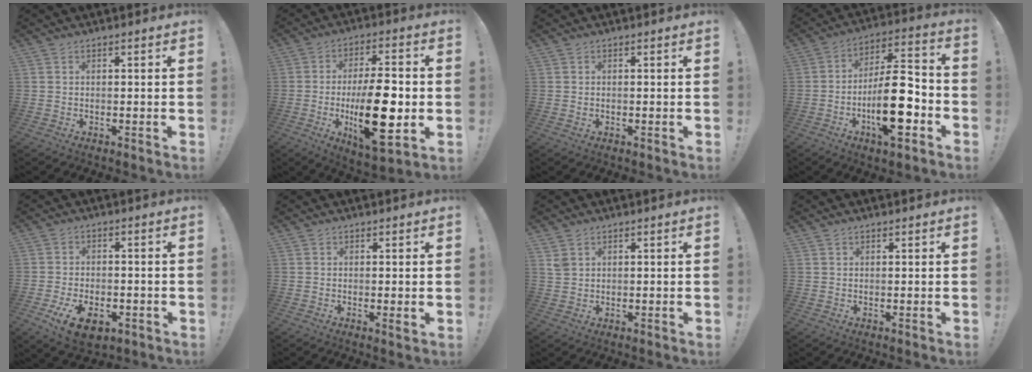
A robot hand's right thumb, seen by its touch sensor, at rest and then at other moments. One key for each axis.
{"total": 20.5, "fx": -3.4, "fy": 7.7, "fz": 18.7, "tx": -0.323, "ty": -0.004, "tz": -0.051}
{"total": 0.0}
{"total": 19.5, "fx": -6.3, "fy": 7.0, "fz": 17.1, "tx": -0.297, "ty": 0.031, "tz": -0.098}
{"total": 9.3, "fx": -4.4, "fy": 5.3, "fz": 6.1, "tx": -0.103, "ty": 0.016, "tz": -0.075}
{"total": 1.4, "fx": 0.4, "fy": 0.2, "fz": 1.3, "tx": -0.012, "ty": -0.005, "tz": 0.004}
{"total": 2.6, "fx": 1.6, "fy": 1.6, "fz": 1.2, "tx": -0.014, "ty": -0.007, "tz": 0.030}
{"total": 0.7, "fx": 0.6, "fy": 0.3, "fz": 0.2, "tx": 0.001, "ty": -0.002, "tz": 0.010}